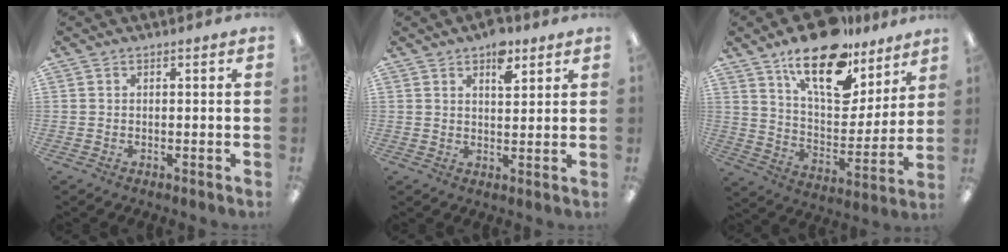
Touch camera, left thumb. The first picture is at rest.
{"total": 5.9, "force": [3.9, 2.8, 3.5], "torque": [-0.029, -0.023, 0.060]}
{"total": 19.9, "force": [13.9, 8.7, 11.3], "torque": [-0.183, -0.085, 0.241]}